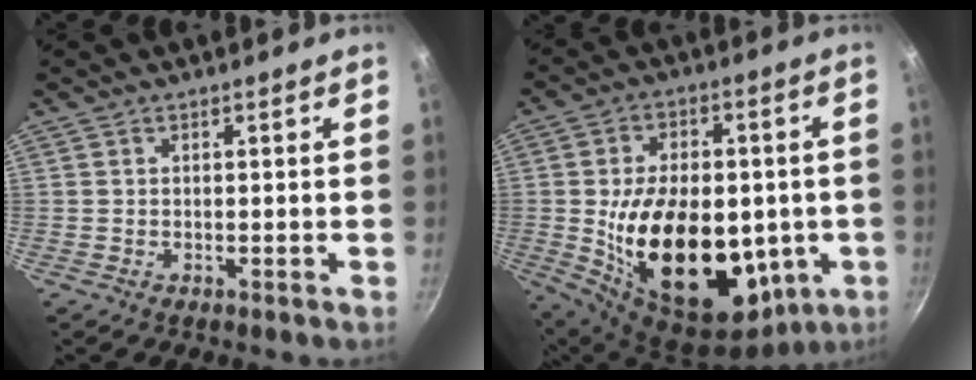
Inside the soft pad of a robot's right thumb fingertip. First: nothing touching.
{"total": 27.0, "force": [-2.8, 16.6, 21.2], "torque": [-0.334, -0.002, -0.023]}